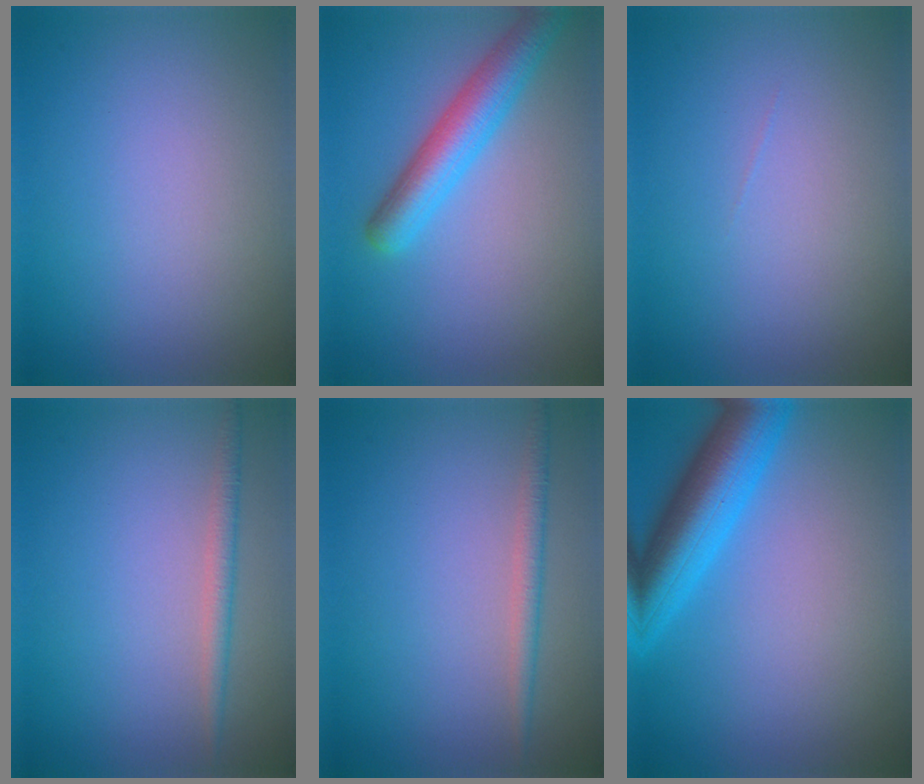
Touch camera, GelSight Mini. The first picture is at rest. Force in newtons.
{"total": 4.6, "press": 4.6, "slide": 0.2}
{"total": 0.0}
{"total": 1.7, "press": 1.7, "slide": 0.1}
{"total": 1.7, "press": 1.7, "slide": 0.1}
{"total": 7.3, "press": 7.3, "slide": 0.3}